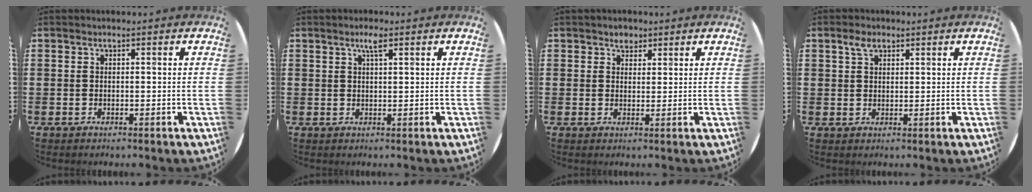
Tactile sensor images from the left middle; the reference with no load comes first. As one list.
[{"total": 2.3, "force": [1.5, 0.4, 1.8], "torque": [-0.036, 0.005, 0.024]}, {"total": 1.7, "force": [1.5, 0.9, 0.2], "torque": [0.011, -0.005, 0.026]}, {"total": 2.4, "force": [1.6, 1.4, 1.1], "torque": [-0.016, 0.001, 0.029]}]